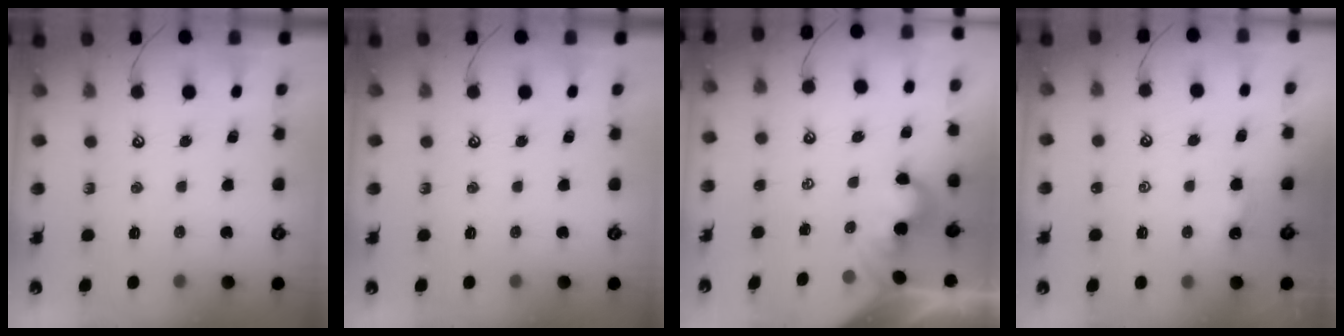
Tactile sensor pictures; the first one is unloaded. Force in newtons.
{"total": 0.0}
{"total": 2.1, "press": 2.1, "slide": 0.4}
{"total": 0.7, "press": 0.7, "slide": 0.2}